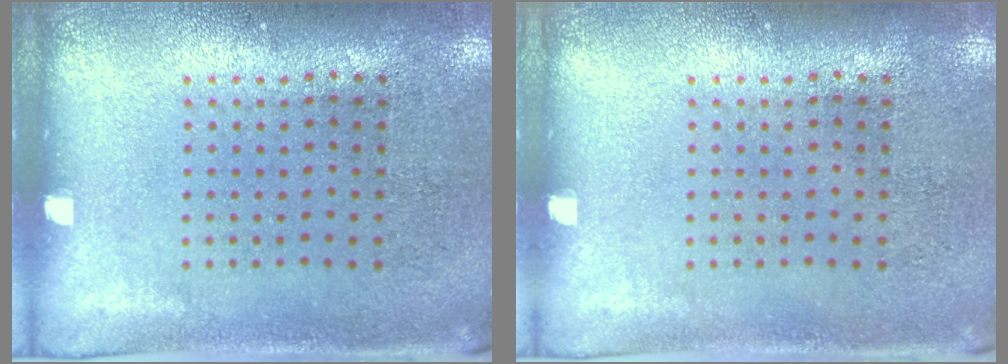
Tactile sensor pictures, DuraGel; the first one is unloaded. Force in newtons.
{"total": 0.0}